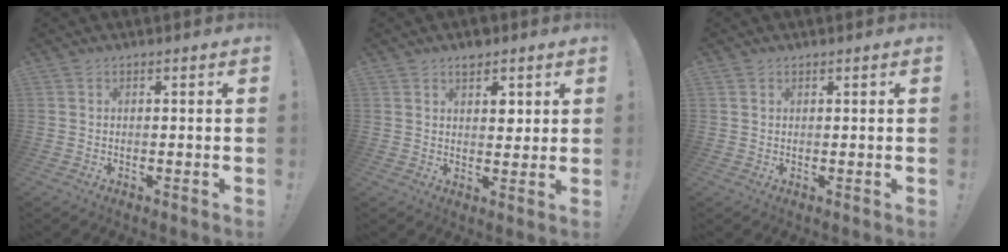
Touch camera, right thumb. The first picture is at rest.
{"total": 6.0, "force": [3.0, 4.4, 2.6], "torque": [-0.010, -0.020, 0.049]}
{"total": 0.9, "force": [0.7, 0.6, 0.1], "torque": [0.004, -0.002, 0.011]}